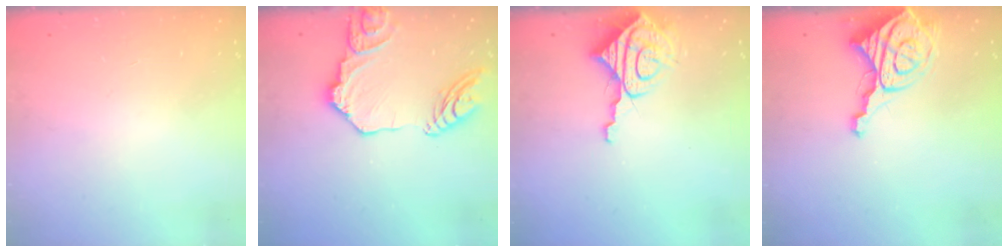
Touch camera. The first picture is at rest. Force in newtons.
{"total": 15.3, "press": 15.2, "slide": 1.4}
{"total": 9.5, "press": 9.5, "slide": 0.8}
{"total": 14.1, "press": 14.0, "slide": 1.1}